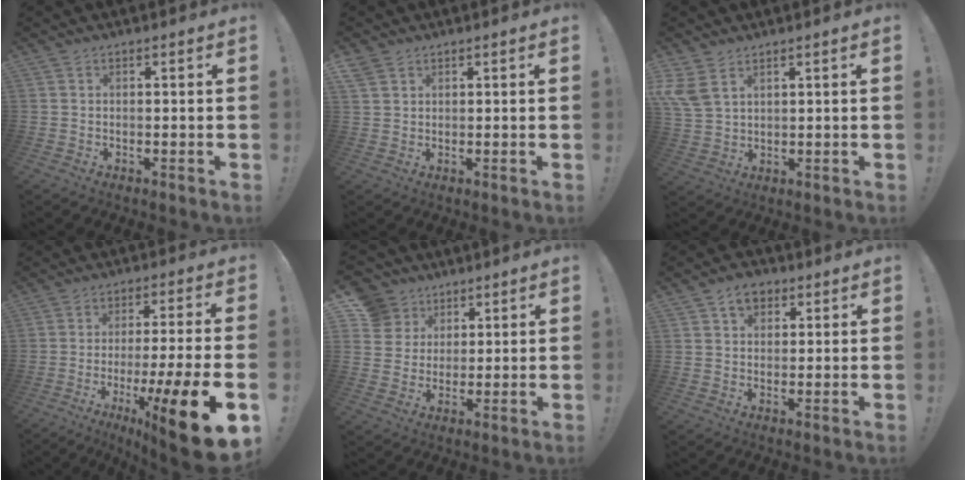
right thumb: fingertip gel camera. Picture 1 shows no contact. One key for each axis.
{"total": 2.8, "fx": 2.1, "fy": 1.6, "fz": 1.0, "tx": -0.015, "ty": -0.010, "tz": 0.041}
{"total": 7.2, "fx": 4.1, "fy": 4.1, "fz": 4.2, "tx": -0.096, "ty": -0.013, "tz": 0.081}
{"total": 18.9, "fx": -8.8, "fy": 1.6, "fz": 16.6, "tx": -0.251, "ty": 0.040, "tz": -0.136}
{"total": 10.0, "fx": 4.7, "fy": 8.6, "fz": 2.1, "tx": -0.022, "ty": -0.029, "tz": 0.095}
{"total": 5.8, "fx": 2.9, "fy": 4.3, "fz": 2.7, "tx": -0.041, "ty": 0.000, "tz": 0.054}